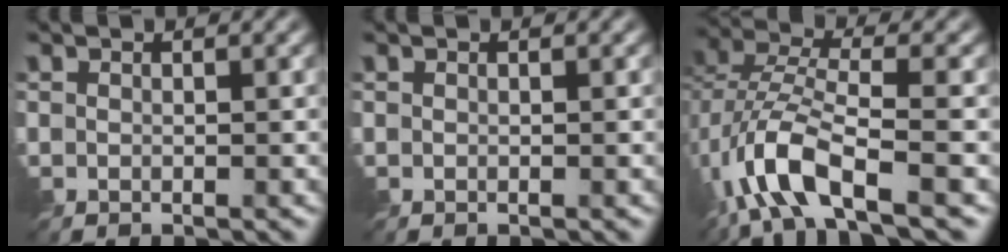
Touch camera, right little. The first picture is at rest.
{"total": 0.0}
{"total": 7.3, "force": [-3.5, 2.6, 5.9], "torque": [-0.125, 0.003, -0.077]}